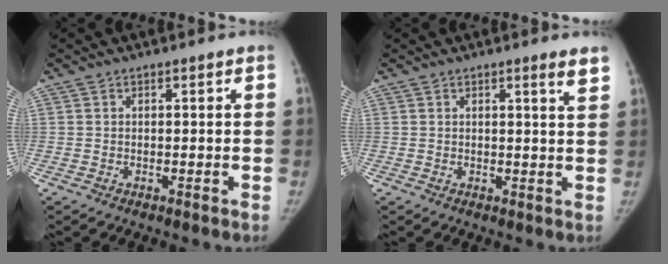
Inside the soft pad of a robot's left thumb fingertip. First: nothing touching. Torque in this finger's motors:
{"motor_torque": [-0.39, -0.03, 0.38, 0.11, -0.04]}